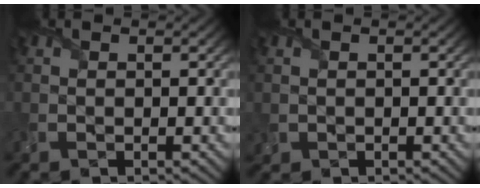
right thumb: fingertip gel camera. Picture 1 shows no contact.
{"total": 0.8, "force": [0.0, 0.8, 0.1], "torque": [-0.006, -0.007, 0.001]}